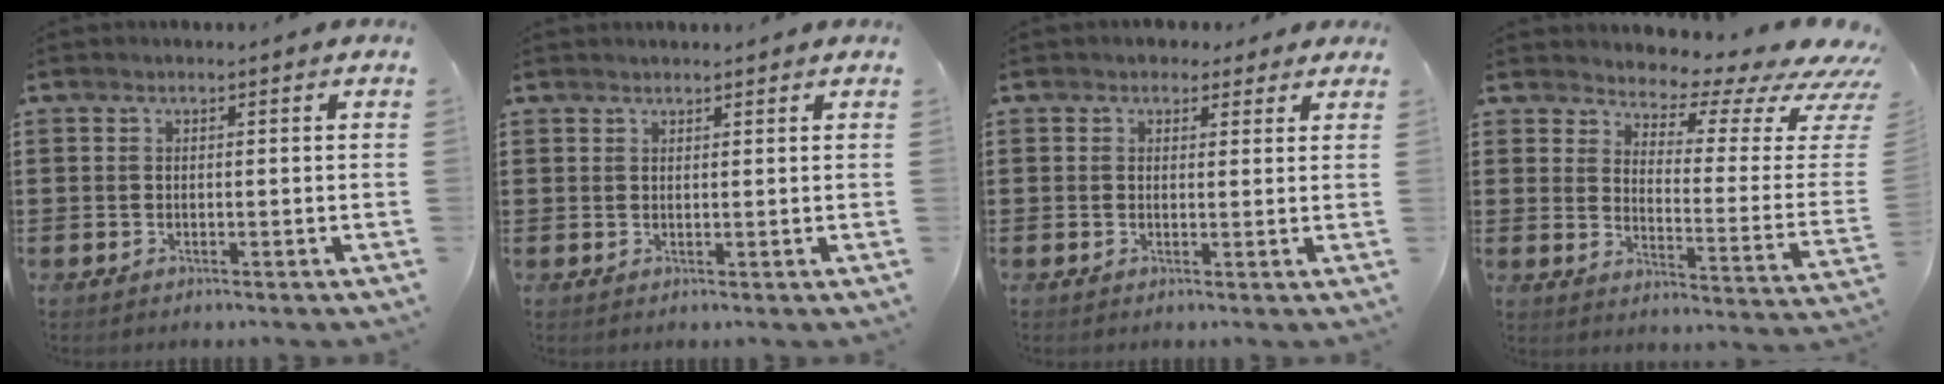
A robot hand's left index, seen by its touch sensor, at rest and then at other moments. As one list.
[{"total": 1.0, "force": [1.0, 0.1, 0.1], "torque": [-0.003, 0.000, 0.019]}, {"total": 2.2, "force": [1.4, 1.6, 0.3], "torque": [-0.007, 0.008, 0.024]}, {"total": 4.5, "force": [3.8, 1.3, 2.1], "torque": [-0.048, -0.041, 0.058]}]